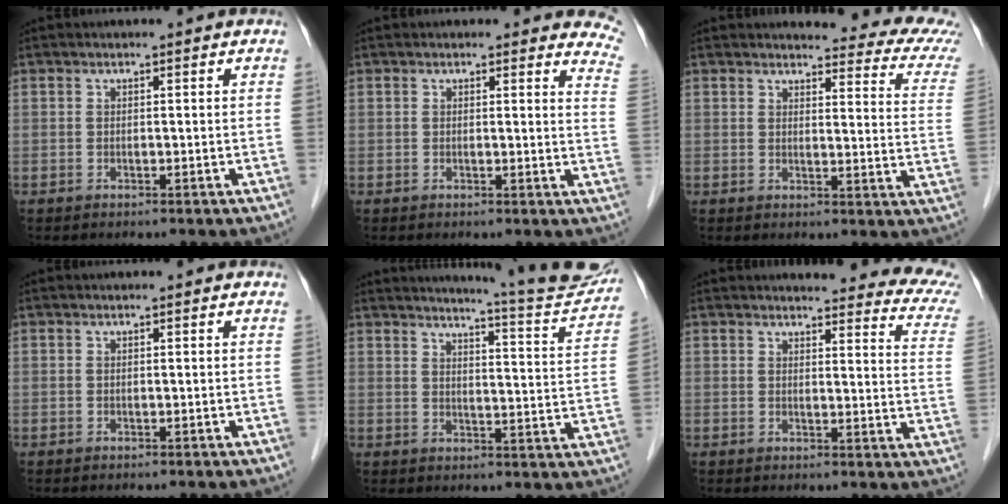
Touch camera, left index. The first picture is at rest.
{"total": 7.2, "force": [6.6, 2.2, 2.0], "torque": [0.009, -0.024, 0.031]}
{"total": 12.9, "force": [11.9, 1.9, 4.4], "torque": [-0.026, -0.058, 0.098]}
{"total": 0.0}
{"total": 14.3, "force": [13.7, -0.5, 4.1], "torque": [-0.059, -0.063, 0.158]}
{"total": 15.7, "force": [14.6, 2.4, 5.2], "torque": [-0.034, -0.059, 0.129]}